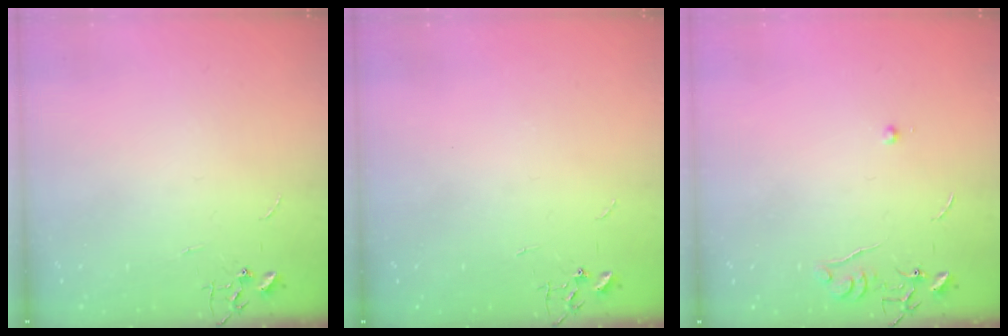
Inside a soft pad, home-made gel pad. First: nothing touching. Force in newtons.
{"total": 0.0}
{"total": 5.9, "press": 5.9, "slide": 0.6}